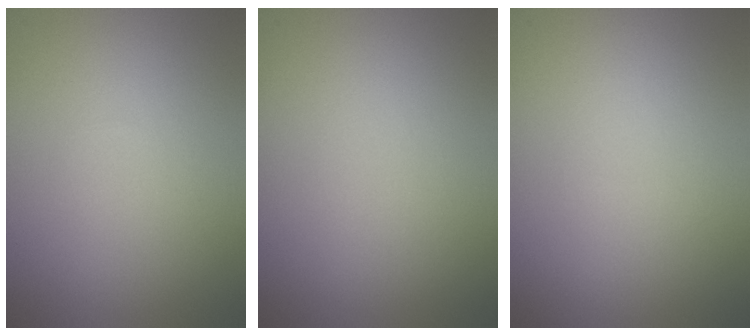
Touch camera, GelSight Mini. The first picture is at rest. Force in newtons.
{"total": 0.0}
{"total": 0.0}